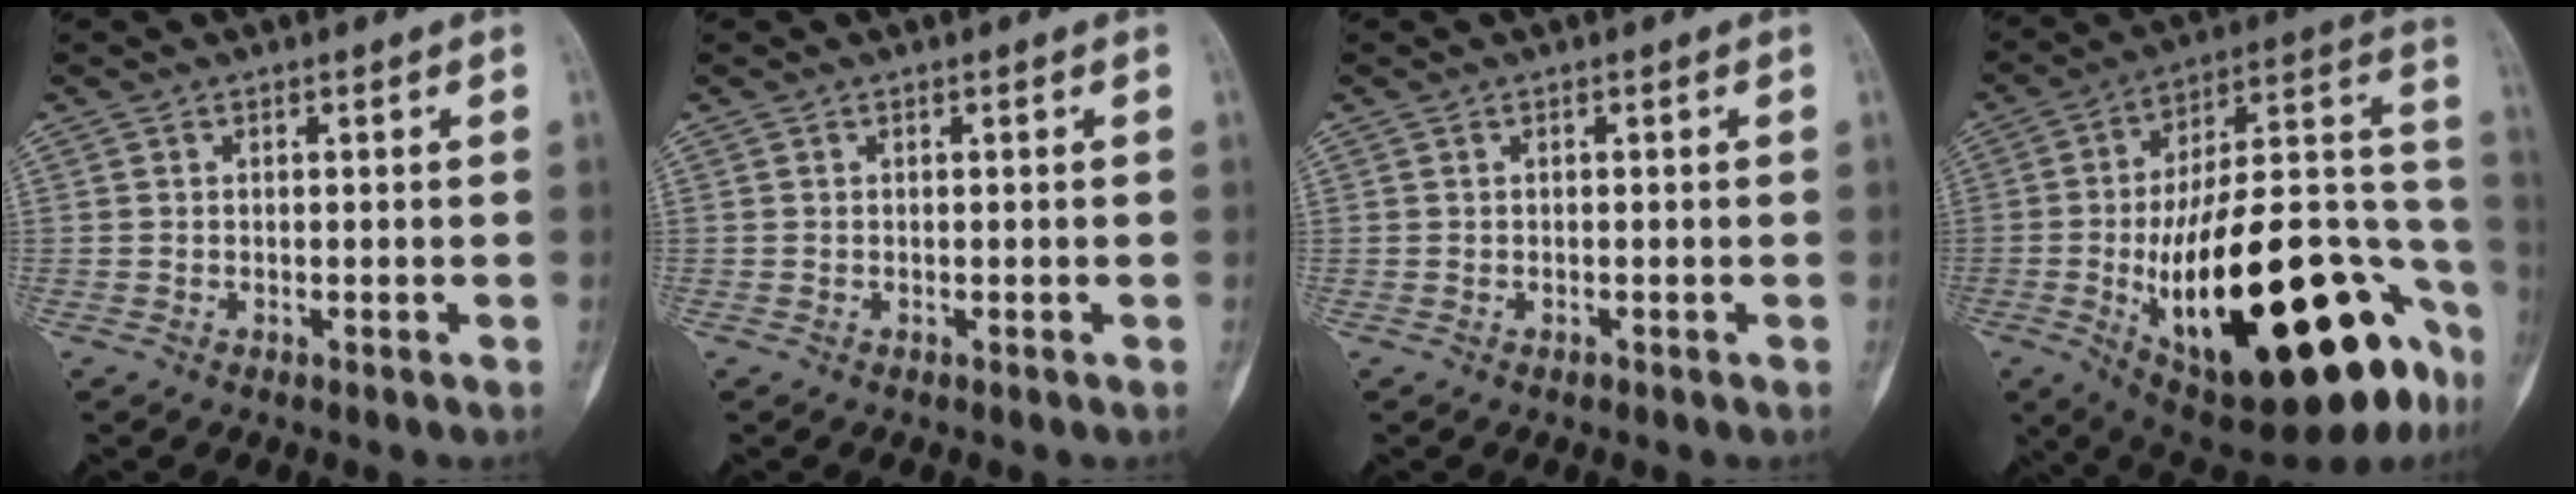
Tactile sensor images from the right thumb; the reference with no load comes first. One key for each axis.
{"total": 0.0}
{"total": 0.0}
{"total": 38.1, "fx": -13.7, "fy": 14.0, "fz": 32.7, "tx": -0.414, "ty": 0.048, "tz": -0.194}